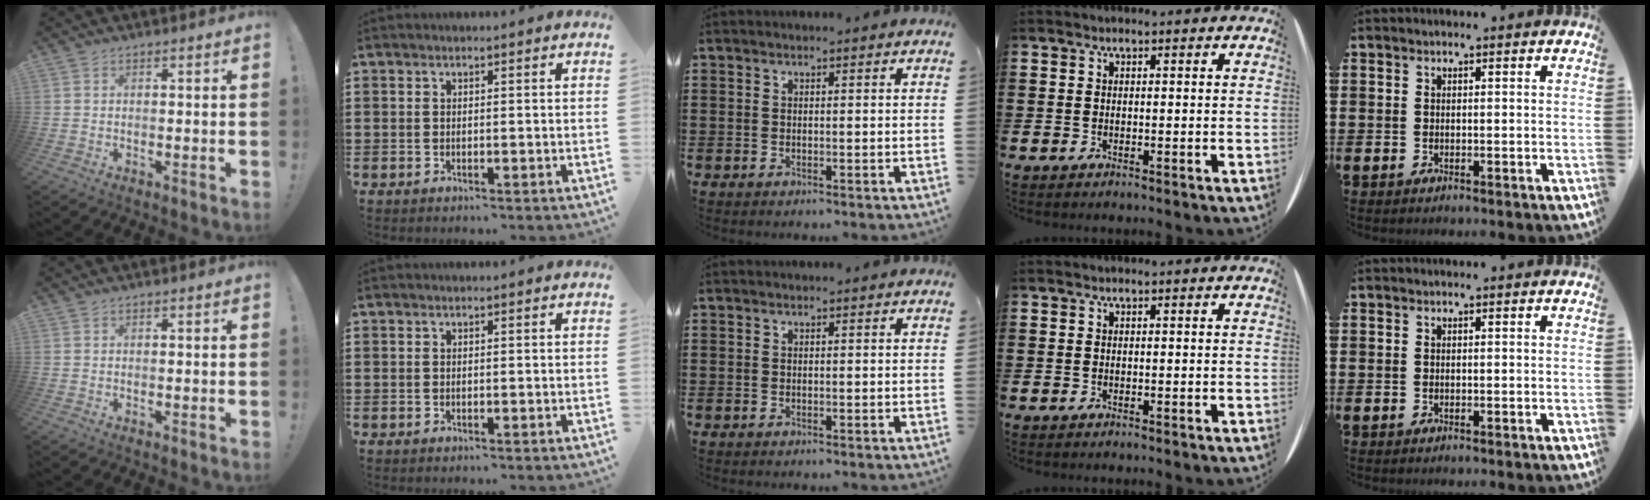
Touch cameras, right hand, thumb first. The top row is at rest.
{}